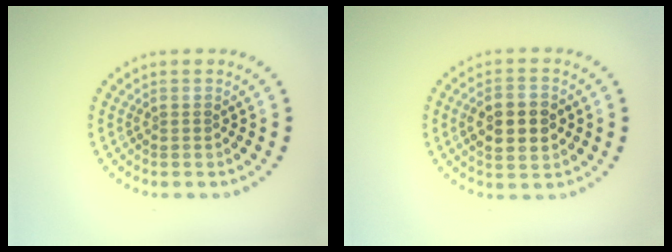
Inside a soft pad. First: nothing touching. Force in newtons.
{"total": 4.7, "press": 4.7, "slide": 0.3}